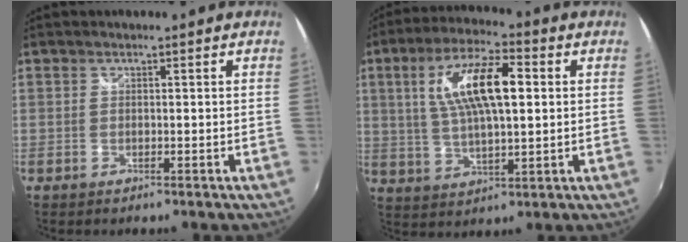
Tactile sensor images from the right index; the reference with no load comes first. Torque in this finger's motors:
{"motor_torque": [0.98, -0.21, 0.87, 0.16]}